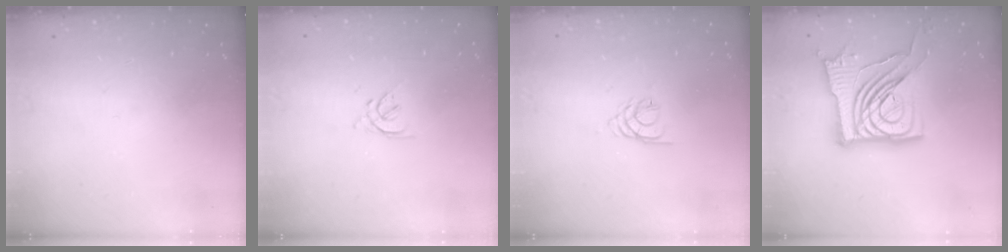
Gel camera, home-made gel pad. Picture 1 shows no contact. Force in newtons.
{"total": 2.2, "press": 2.2, "slide": 0.4}
{"total": 3.3, "press": 3.2, "slide": 0.5}
{"total": 20.6, "press": 20.4, "slide": 2.6}